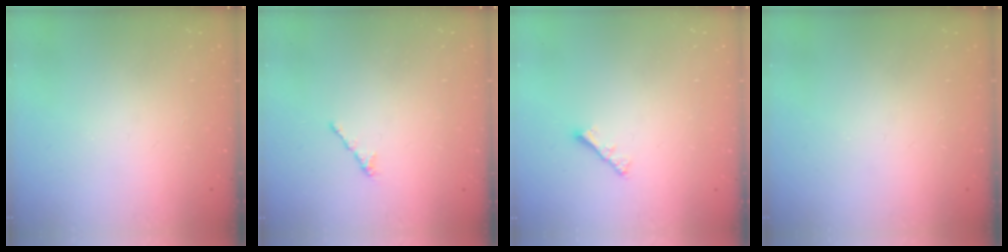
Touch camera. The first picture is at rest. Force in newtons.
{"total": 1.7, "press": 1.6, "slide": 0.5}
{"total": 2.4, "press": 2.4, "slide": 0.6}
{"total": 0.0}